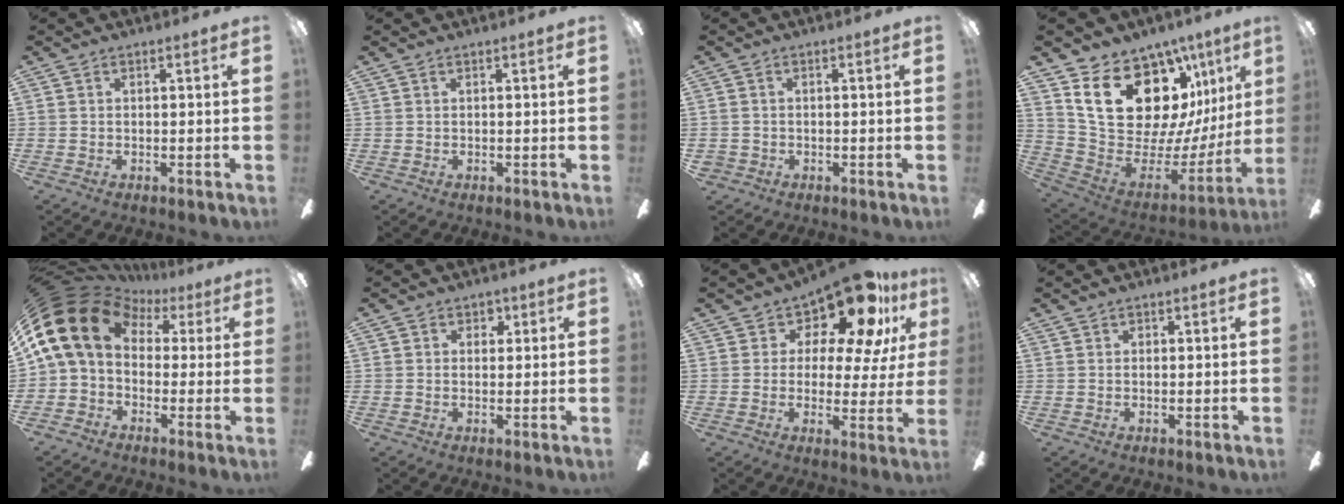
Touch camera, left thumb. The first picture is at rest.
{"total": 0.0}
{"total": 1.6, "force": [-0.7, 1.4, 0.4], "torque": [-0.007, 0.006, -0.017]}
{"total": 24.6, "force": [13.8, 14.4, 14.5], "torque": [-0.237, -0.086, 0.279]}
{"total": 17.3, "force": [3.7, 12.4, 11.5], "torque": [-0.254, -0.011, 0.060]}
{"total": 2.8, "force": [0.7, 2.5, 1.0], "torque": [-0.006, 0.005, 0.009]}
{"total": 15.5, "force": [11.6, 6.2, 8.2], "torque": [-0.133, -0.088, 0.199]}
{"total": 0.6, "force": [0.1, 0.5, 0.2], "torque": [0.005, 0.000, 0.000]}